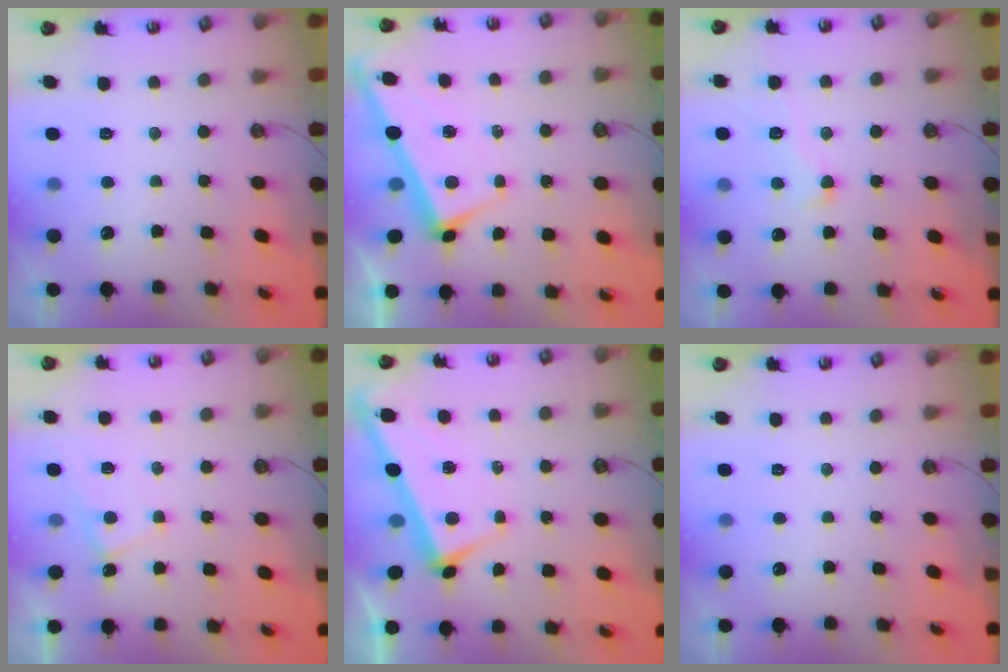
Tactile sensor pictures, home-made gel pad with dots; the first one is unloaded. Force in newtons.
{"total": 3.2, "press": 3.2, "slide": 0.0}
{"total": 1.8, "press": 1.3, "slide": 1.2}
{"total": 0.6, "press": 0.6, "slide": 0.1}
{"total": 3.8, "press": 3.8, "slide": 0.2}
{"total": 0.0}